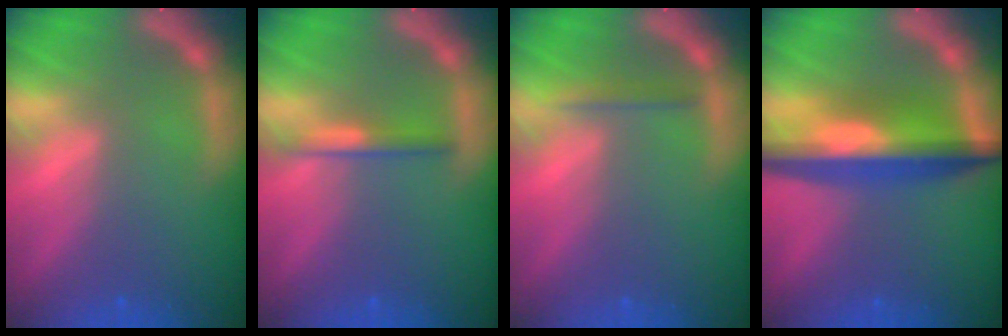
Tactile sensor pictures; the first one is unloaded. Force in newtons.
{"total": 1.9}
{"total": 1.4}
{"total": 8.6}